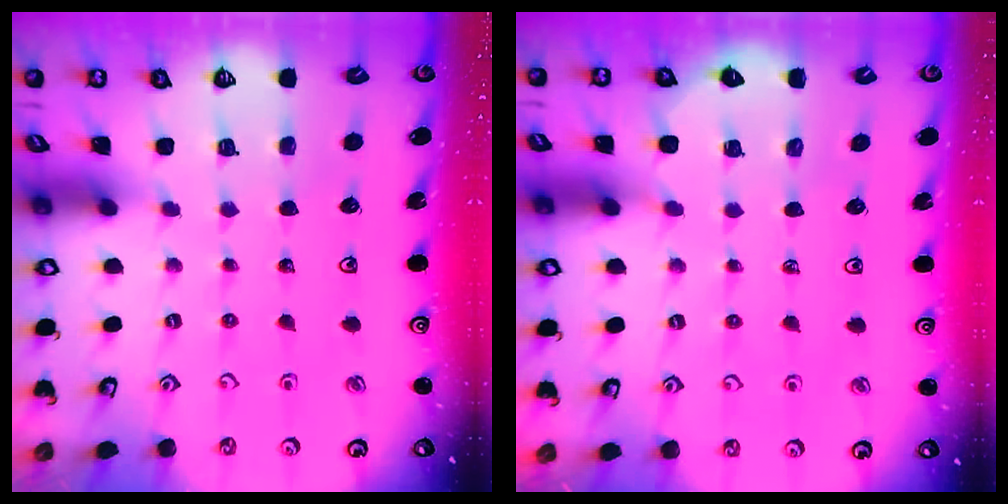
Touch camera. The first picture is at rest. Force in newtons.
{"total": 4.1, "press": 4.0, "slide": 0.7}